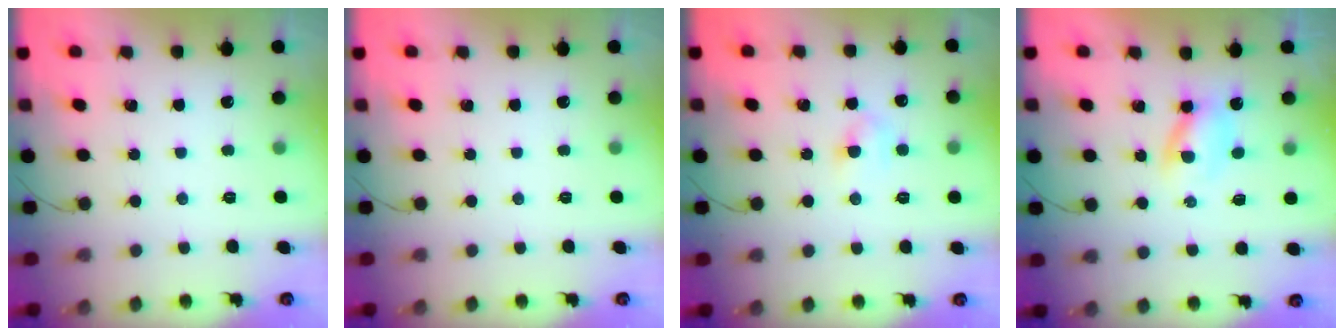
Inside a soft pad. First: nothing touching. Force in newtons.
{"total": 0.0}
{"total": 4.5, "press": 4.3, "slide": 1.3}
{"total": 2.5, "press": 2.2, "slide": 1.2}